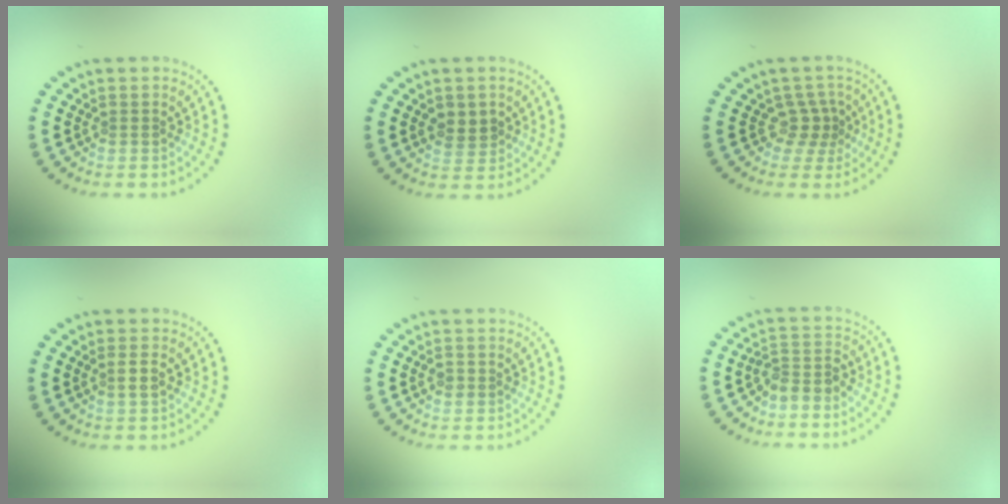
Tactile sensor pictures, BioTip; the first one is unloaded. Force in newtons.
{"total": 2.1, "press": 2.1, "slide": 0.5}
{"total": 2.2, "press": 1.5, "slide": 1.6}
{"total": 1.2, "press": 1.0, "slide": 0.5}
{"total": 0.9, "press": 0.9, "slide": 0.1}
{"total": 2.3, "press": 1.8, "slide": 1.5}